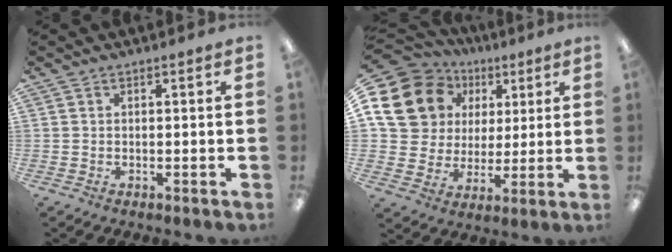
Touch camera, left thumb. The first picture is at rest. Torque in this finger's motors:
{"motor_torque": [0.94, 1.55, 1.46, -1.31, 0.46]}